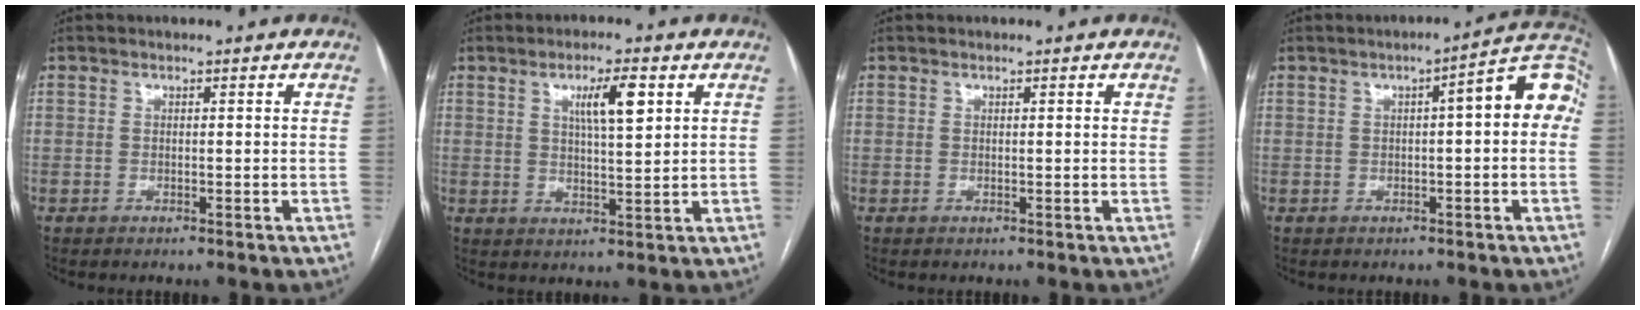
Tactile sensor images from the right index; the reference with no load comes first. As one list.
[{"total": 6.1, "force": [2.5, 0.9, 5.5], "torque": [-0.094, 0.004, 0.042]}, {"total": 0.6, "force": [0.4, 0.2, 0.4], "torque": [-0.007, 0.000, 0.003]}, {"total": 8.7, "force": [1.1, 1.8, 8.4], "torque": [-0.101, 0.034, 0.007]}]